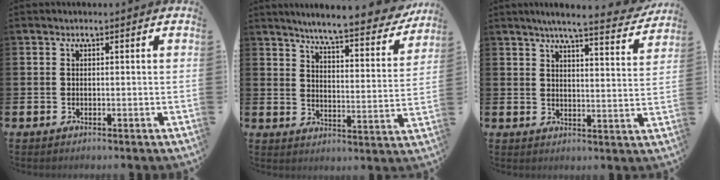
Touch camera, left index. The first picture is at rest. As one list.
[{"total": 5.6, "force": [5.1, 0.1, 2.2], "torque": [-0.040, -0.023, 0.088]}, {"total": 5.9, "force": [5.5, 0.0, 2.1], "torque": [-0.044, -0.032, 0.090]}]